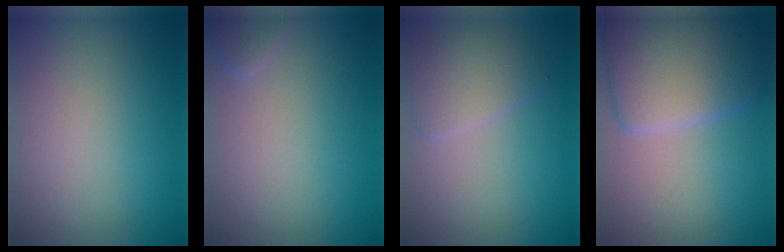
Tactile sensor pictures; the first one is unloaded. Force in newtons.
{"total": 1.1, "press": 1.1, "slide": 0.1}
{"total": 3.2, "press": 3.2, "slide": 0.1}
{"total": 6.2, "press": 6.2, "slide": 0.2}